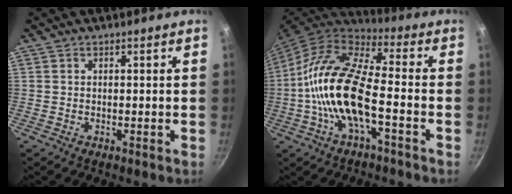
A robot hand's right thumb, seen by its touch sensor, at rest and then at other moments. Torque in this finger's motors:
{"motor_torque": [0.09, 1.41, 2.03, -0.74, 0.67]}